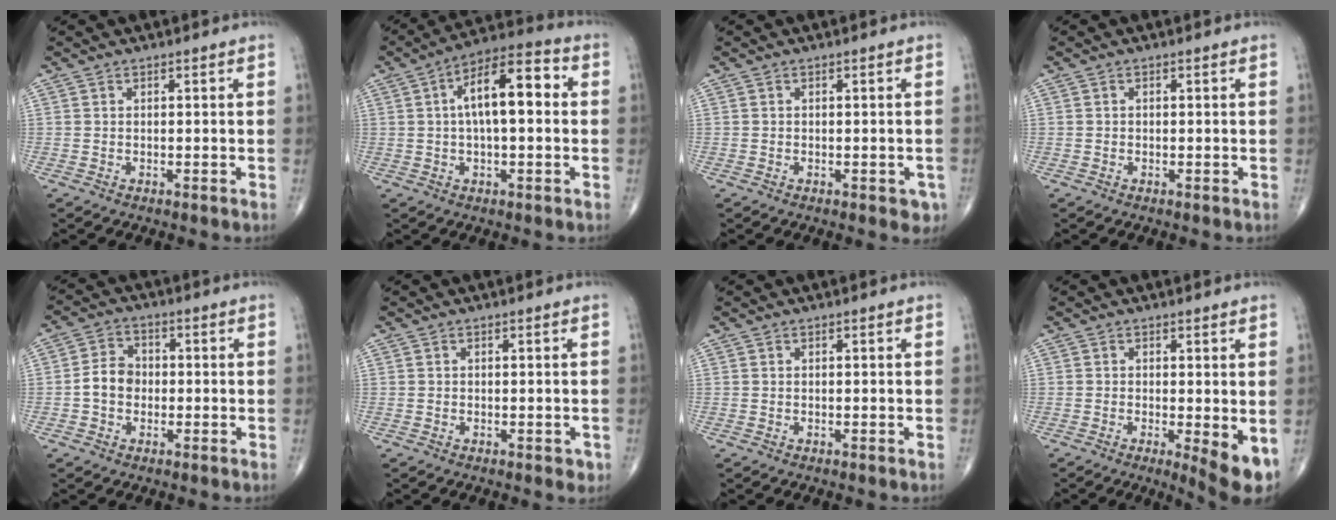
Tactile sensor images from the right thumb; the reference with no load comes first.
{"total": 13.1, "force": [1.8, 5.3, 11.8], "torque": [-0.184, 0.032, 0.019]}
{"total": 2.3, "force": [-1.0, 1.3, 1.6], "torque": [0.001, 0.001, -0.013]}
{"total": 0.0}
{"total": 5.5, "force": [-0.8, 4.5, 3.2], "torque": [-0.045, 0.019, -0.024]}
{"total": 1.1, "force": [-0.4, 0.7, 0.7], "torque": [0.000, 0.000, -0.006]}
{"total": 0.0}
{"total": 5.8, "force": [-1.0, 1.5, 5.5], "torque": [-0.080, -0.017, -0.017]}